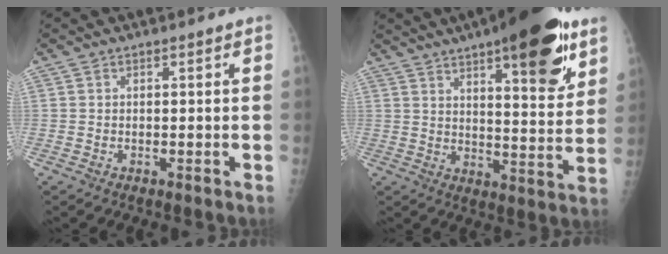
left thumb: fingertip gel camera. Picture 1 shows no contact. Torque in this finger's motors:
{"motor_torque": [2.13, 1.78, 1.69, -1.07, 0.45]}